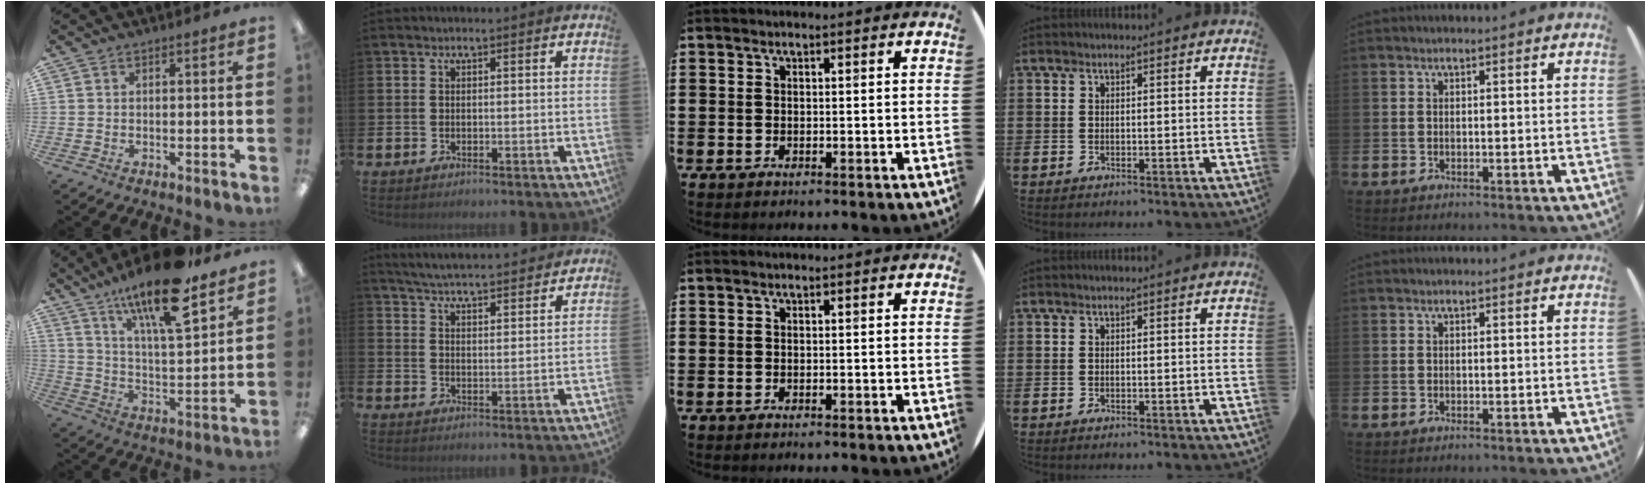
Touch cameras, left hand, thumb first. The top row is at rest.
{"thumb": {"total": 18.6, "force": [13.6, 4.6, 11.8], "torque": [-0.196, -0.085, 0.223]}, "index": {"total": 5.5, "force": [5.4, 0.2, 0.7], "torque": [-0.028, -0.041, 0.094]}}